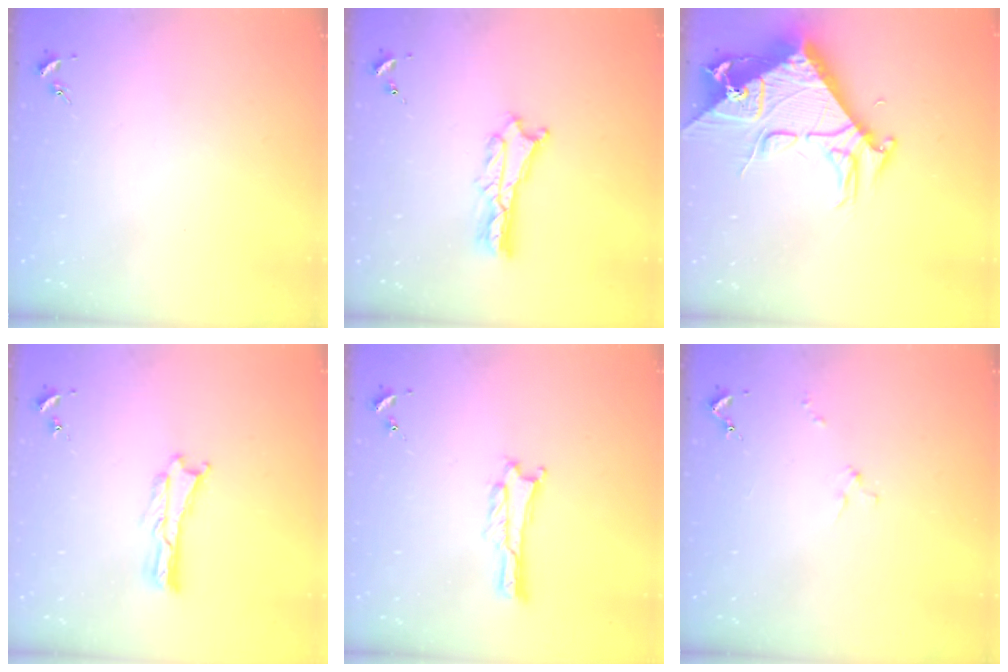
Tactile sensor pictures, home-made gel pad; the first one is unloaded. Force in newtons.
{"total": 2.7, "press": 2.6, "slide": 0.3}
{"total": 9.8, "press": 9.8, "slide": 1.1}
{"total": 0.0}
{"total": 1.0, "press": 1.0, "slide": 0.1}
{"total": 1.3, "press": 1.2, "slide": 0.1}